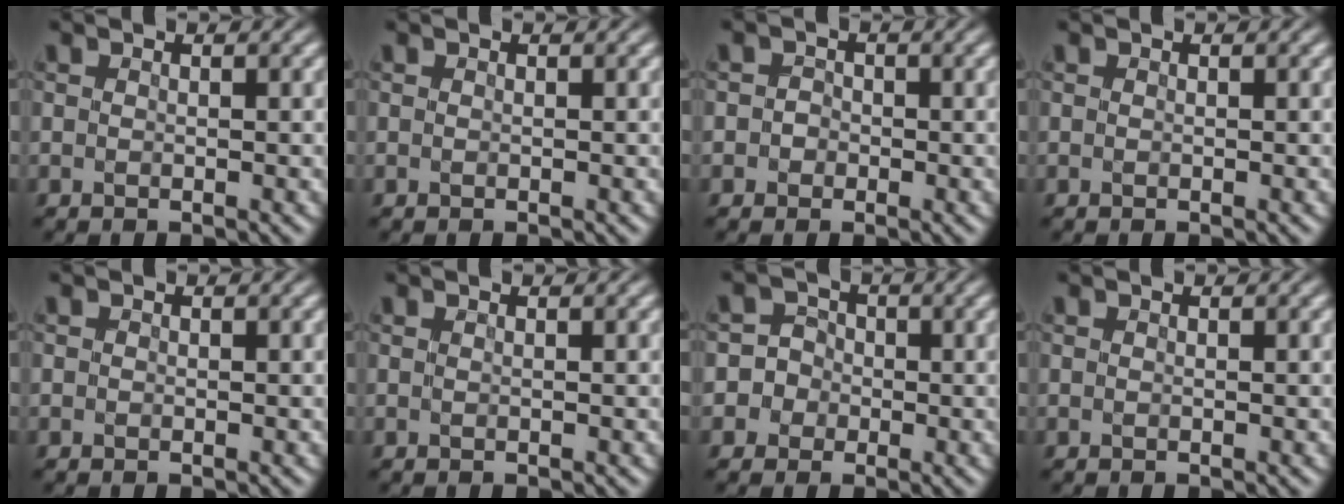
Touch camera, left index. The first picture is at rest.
{"total": 0.0}
{"total": 1.5, "force": [-0.4, 1.4, 0.1], "torque": [0.022, 0.008, -0.017]}
{"total": 0.0}
{"total": 0.0}
{"total": 0.0}
{"total": 5.2, "force": [-1.8, 4.8, 0.4], "torque": [0.007, 0.016, -0.058]}
{"total": 0.0}